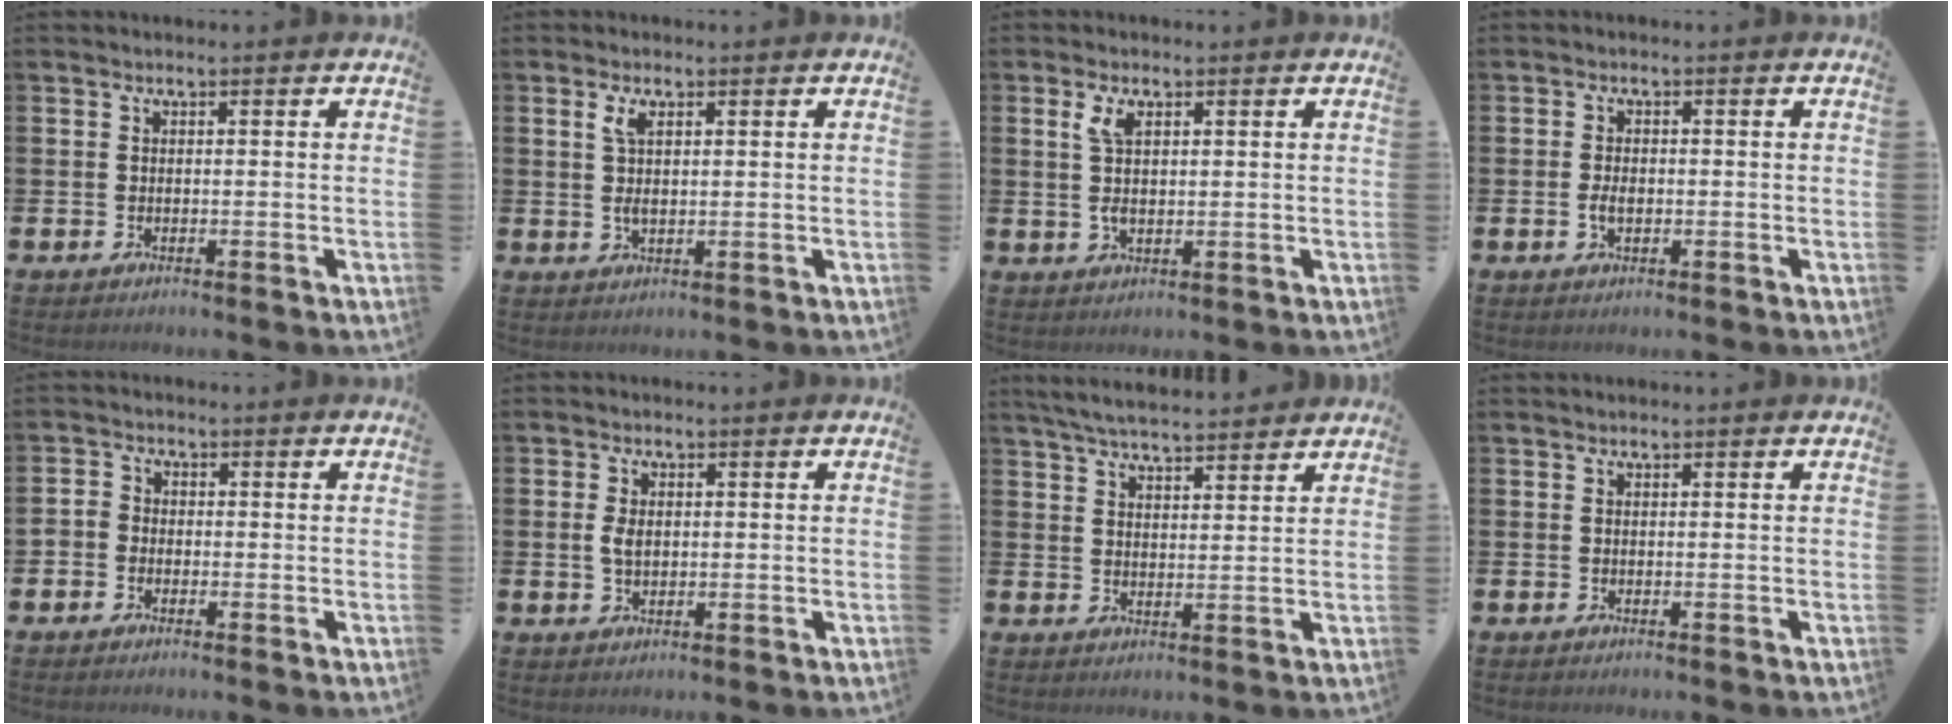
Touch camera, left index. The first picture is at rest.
{"total": 3.1, "force": [1.4, 1.2, 2.5], "torque": [-0.049, 0.003, 0.022]}
{"total": 3.3, "force": [1.6, 1.5, 2.5], "torque": [-0.044, 0.001, 0.024]}
{"total": 2.0, "force": [-0.3, 1.2, 1.6], "torque": [-0.027, 0.000, -0.007]}
{"total": 1.9, "force": [-0.9, 1.6, 0.6], "torque": [-0.005, 0.004, -0.023]}
{"total": 2.5, "force": [0.6, 1.5, 2.0], "torque": [-0.028, 0.001, 0.007]}
{"total": 5.0, "force": [4.9, 0.3, 1.0], "torque": [-0.039, -0.020, 0.090]}
{"total": 0.0}